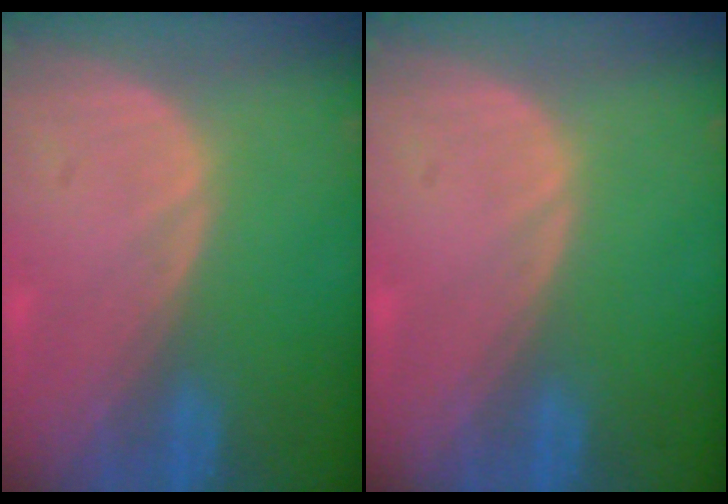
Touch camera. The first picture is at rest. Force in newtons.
{"total": 0.0}